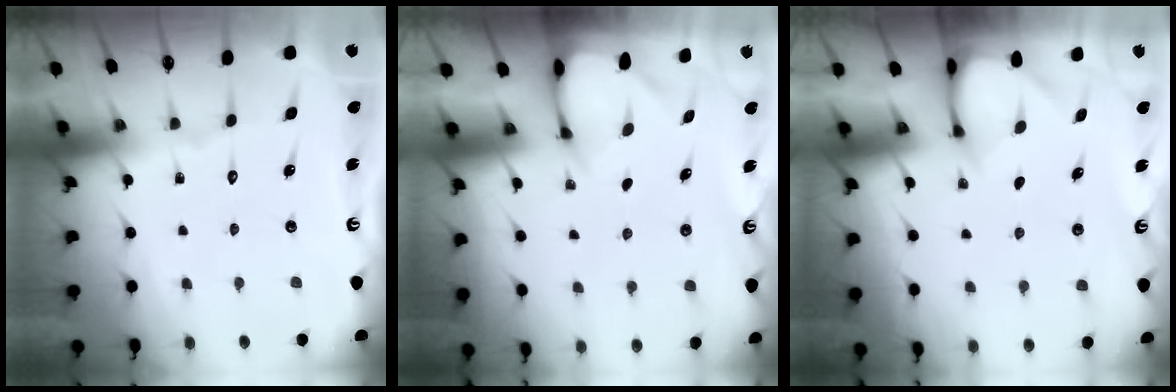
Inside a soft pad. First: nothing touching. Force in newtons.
{"total": 2.0, "press": 2.0, "slide": 0.1}
{"total": 3.2, "press": 3.1, "slide": 0.4}